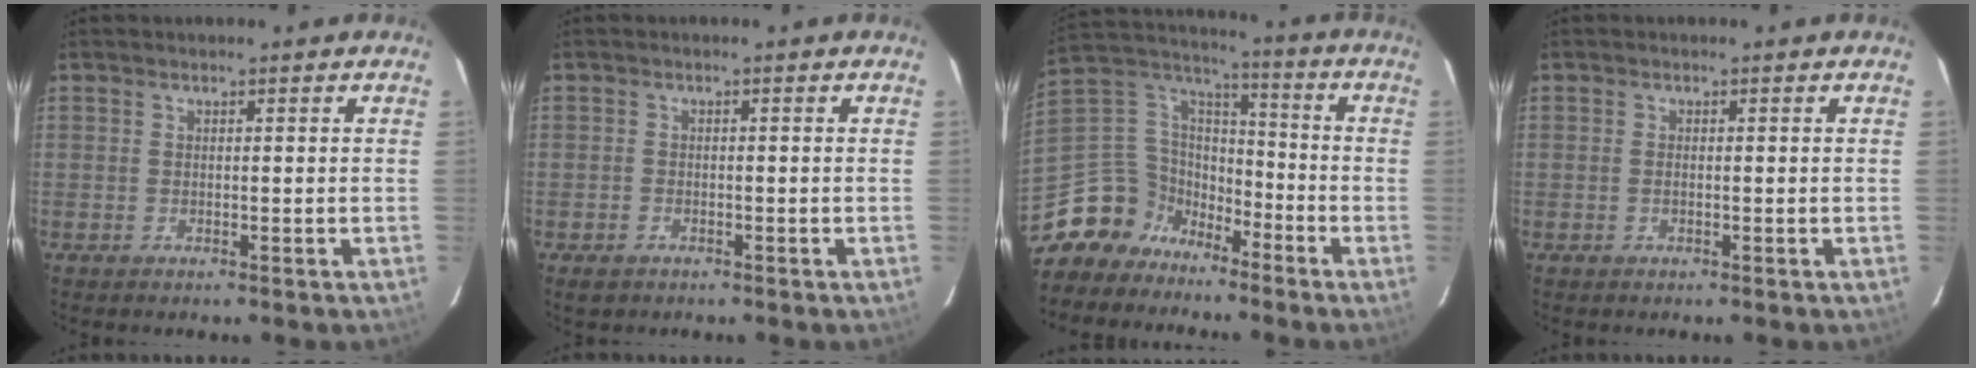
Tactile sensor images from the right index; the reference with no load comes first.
{"total": 1.8, "force": [-1.1, 1.3, 0.6], "torque": [-0.015, 0.000, -0.017]}
{"total": 12.7, "force": [-9.4, 8.1, 2.4], "torque": [-0.081, 0.044, -0.177]}
{"total": 0.7, "force": [-0.2, 0.4, 0.6], "torque": [-0.013, 0.000, -0.004]}